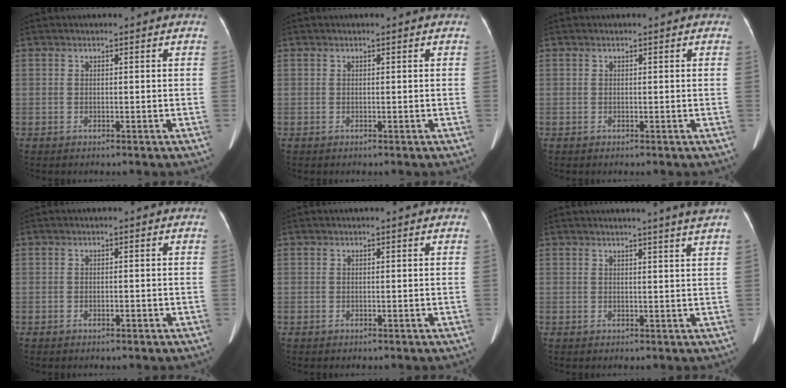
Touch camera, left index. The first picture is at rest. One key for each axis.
{"total": 0.0}
{"total": 0.0}
{"total": 0.7, "fx": -0.4, "fy": 0.2, "fz": 0.5, "tx": -0.010, "ty": 0.001, "tz": -0.004}
{"total": 0.0}
{"total": 3.8, "fx": 3.1, "fy": -1.1, "fz": 1.7, "tx": -0.023, "ty": -0.005, "tz": 0.030}